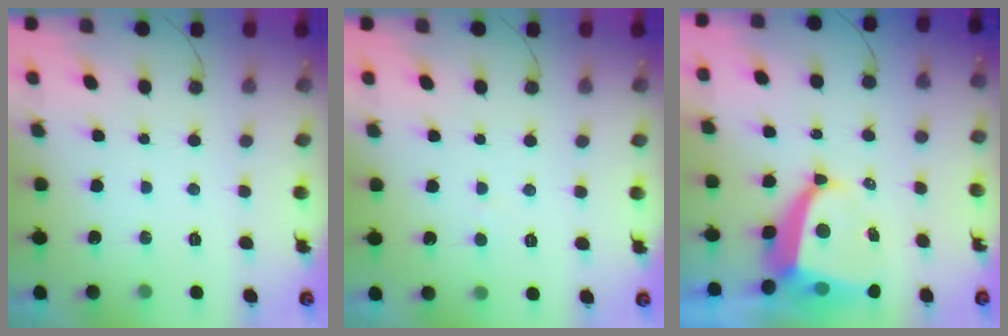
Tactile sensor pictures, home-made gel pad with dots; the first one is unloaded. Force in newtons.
{"total": 2.0, "press": 2.0, "slide": 0.1}
{"total": 9.1, "press": 9.0, "slide": 1.3}